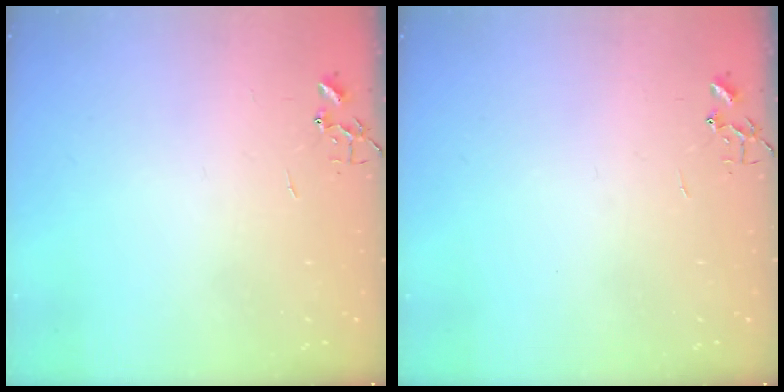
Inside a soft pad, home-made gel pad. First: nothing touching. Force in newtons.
{"total": 0.0}